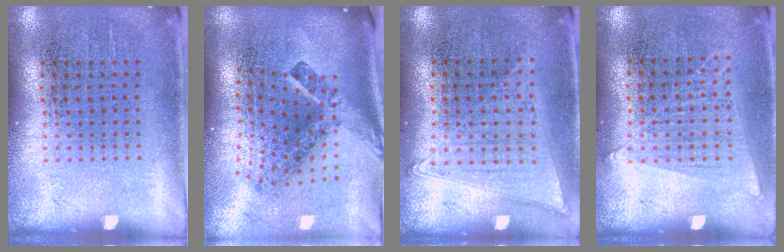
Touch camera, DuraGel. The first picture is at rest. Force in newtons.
{"total": 2.8, "press": 1.7, "slide": 2.2}
{"total": 1.0, "press": 1.0, "slide": 0.3}
{"total": 0.7, "press": 0.5, "slide": 0.5}